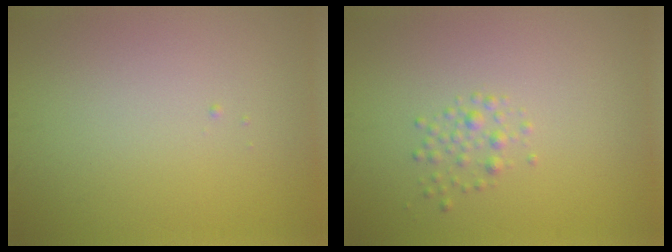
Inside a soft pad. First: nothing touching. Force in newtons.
{"total": 1.3, "press": 1.3, "slide": 0.0}